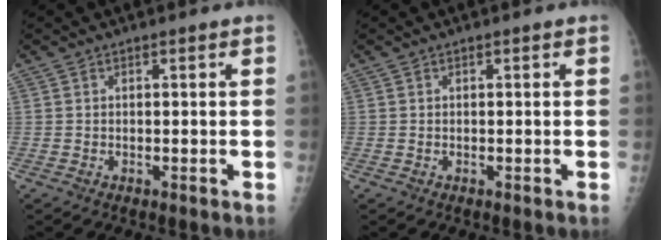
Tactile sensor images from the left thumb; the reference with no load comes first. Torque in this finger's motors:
{"motor_torque": [-0.03, 0.00, -0.04, -0.02, 0.00]}